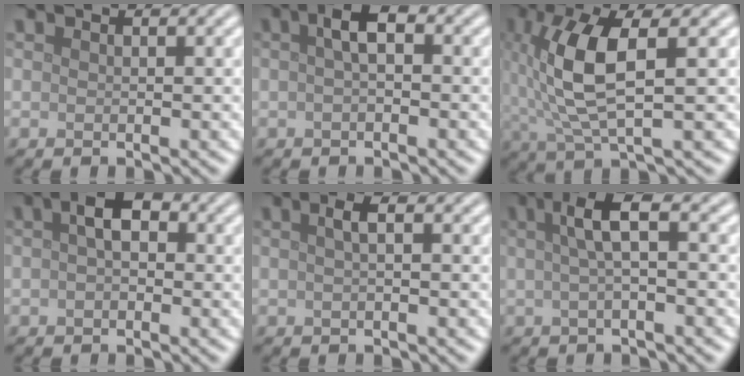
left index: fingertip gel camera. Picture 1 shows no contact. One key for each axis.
{"total": 2.5, "fx": 0.3, "fy": 0.9, "fz": 2.3, "tx": -0.041, "ty": 0.009, "tz": -0.001}
{"total": 7.4, "fx": 1.1, "fy": 2.5, "fz": 6.9, "tx": -0.154, "ty": 0.003, "tz": 0.023}
{"total": 2.8, "fx": 0.4, "fy": 1.6, "fz": 2.3, "tx": -0.036, "ty": 0.010, "tz": -0.002}
{"total": 1.4, "fx": 0.2, "fy": 0.4, "fz": 1.4, "tx": -0.024, "ty": 0.007, "tz": 0.002}
{"total": 3.6, "fx": 0.5, "fy": 0.8, "fz": 3.5, "tx": -0.061, "ty": 0.011, "tz": 0.006}